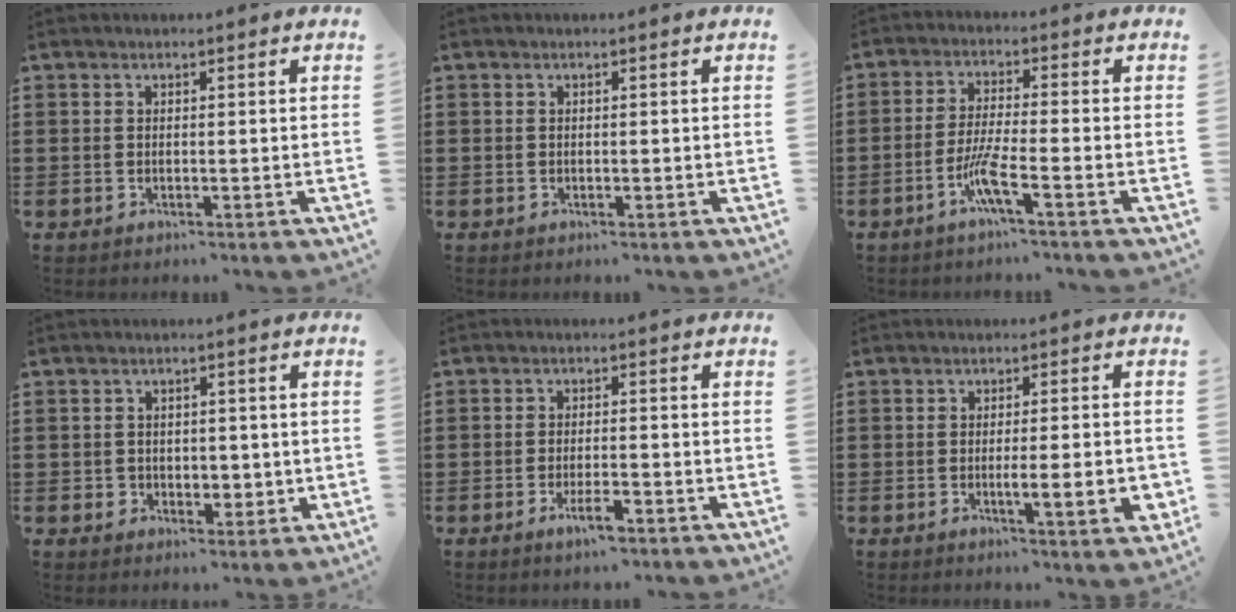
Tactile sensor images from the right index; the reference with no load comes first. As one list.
[{"total": 0.0}, {"total": 5.8, "force": [-3.1, 0.2, 4.9], "torque": [-0.110, -0.012, -0.065]}, {"total": 2.4, "force": [-0.1, 2.3, 0.8], "torque": [-0.018, 0.009, -0.008]}, {"total": 3.8, "force": [-2.2, 0.9, 3.0], "torque": [-0.061, -0.004, -0.043]}, {"total": 5.9, "force": [-1.4, 0.6, 5.7], "torque": [-0.082, -0.013, -0.024]}]